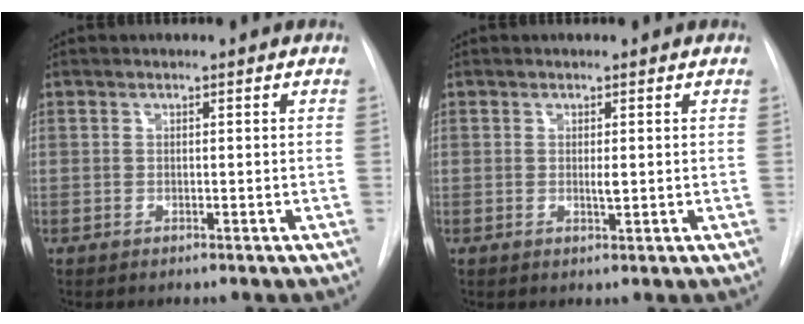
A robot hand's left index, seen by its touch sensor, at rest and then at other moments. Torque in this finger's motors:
{"motor_torque": [0.05, -0.09, 0.01, 0.02]}